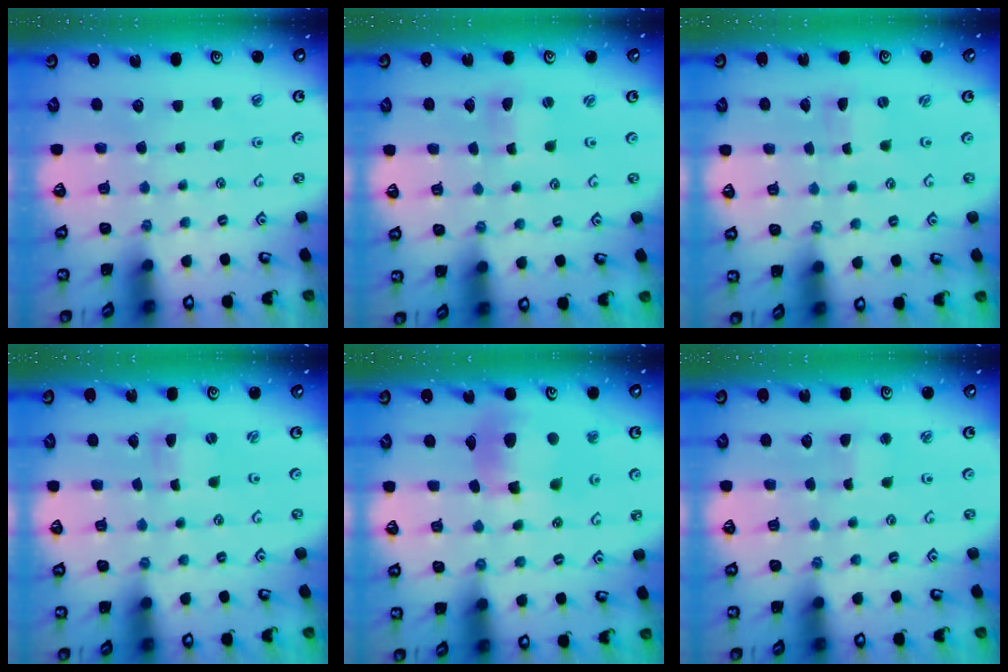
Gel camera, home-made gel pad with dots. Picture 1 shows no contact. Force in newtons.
{"total": 1.6, "press": 1.5, "slide": 0.4}
{"total": 0.0}
{"total": 0.0}
{"total": 12.8, "press": 12.7, "slide": 1.5}
{"total": 2.2, "press": 2.2, "slide": 0.2}